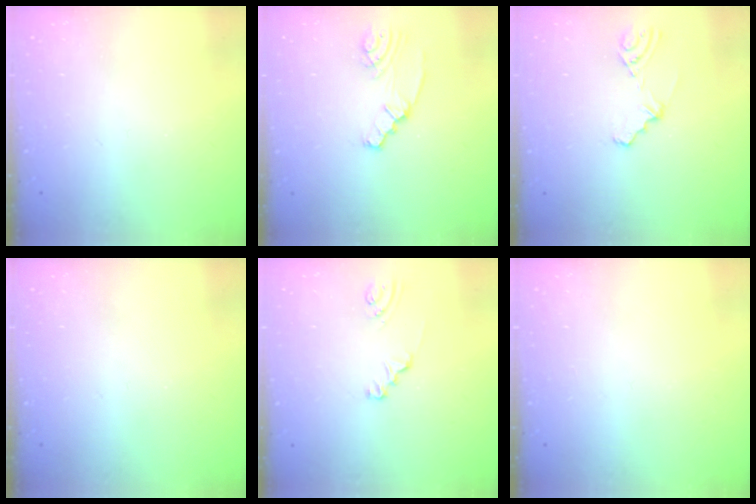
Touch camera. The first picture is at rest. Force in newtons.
{"total": 2.5, "press": 2.5, "slide": 0.3}
{"total": 4.1, "press": 4.0, "slide": 0.9}
{"total": 0.0}
{"total": 1.5, "press": 1.4, "slide": 0.1}
{"total": 0.0}